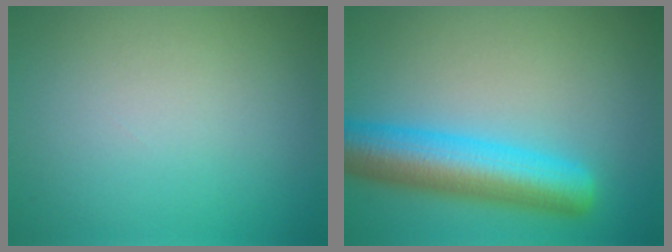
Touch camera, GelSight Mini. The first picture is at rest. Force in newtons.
{"total": 7.5, "press": 7.5, "slide": 0.3}